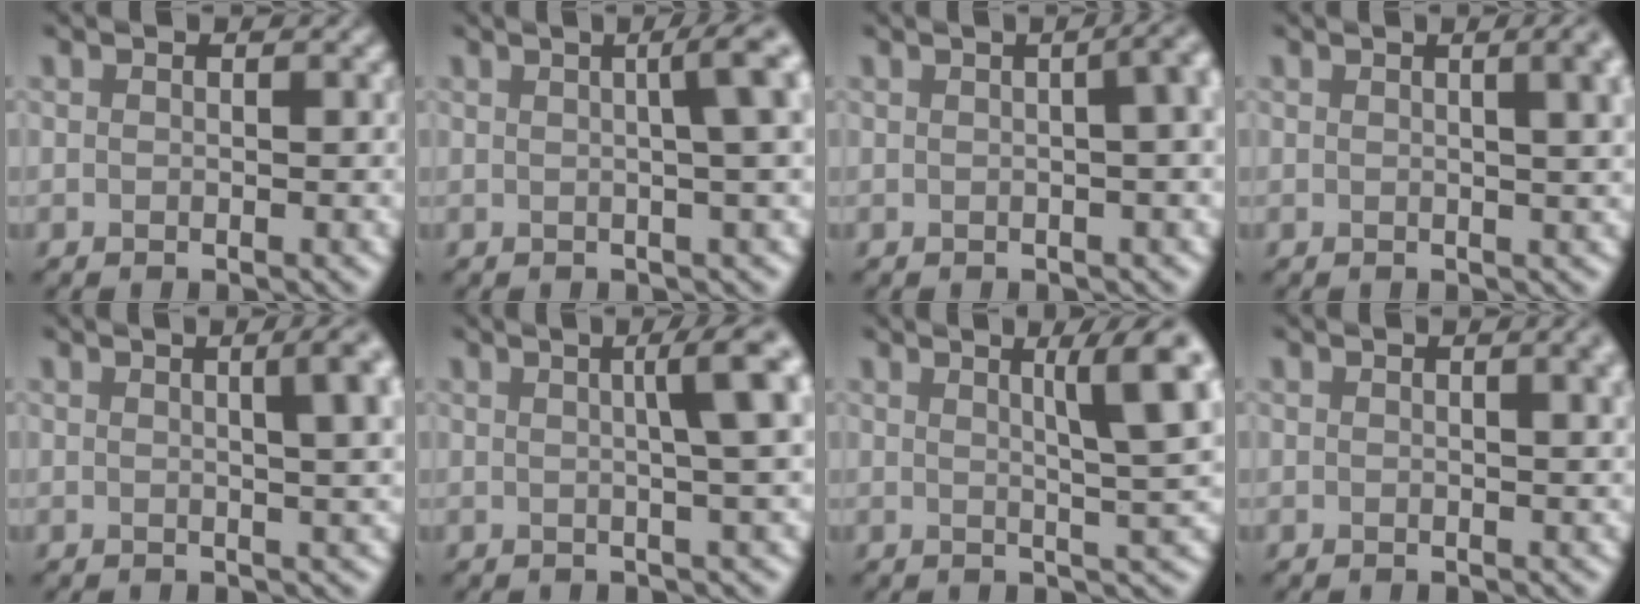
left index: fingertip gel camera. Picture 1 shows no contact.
{"total": 6.6, "force": [1.4, 2.1, 6.1], "torque": [-0.037, 0.033, 0.002]}
{"total": 12.0, "force": [2.9, 6.8, 9.4], "torque": [-0.006, 0.067, -0.015]}
{"total": 7.3, "force": [2.3, 3.5, 6.0], "torque": [-0.017, 0.044, -0.003]}
{"total": 6.9, "force": [2.0, 2.7, 6.1], "torque": [-0.026, 0.030, 0.010]}
{"total": 6.2, "force": [1.5, 1.2, 5.9], "torque": [-0.056, 0.020, 0.020]}
{"total": 7.7, "force": [2.6, 1.5, 7.1], "torque": [-0.075, 0.013, 0.039]}
{"total": 3.6, "force": [1.4, 1.4, 3.0], "torque": [-0.018, 0.009, 0.014]}